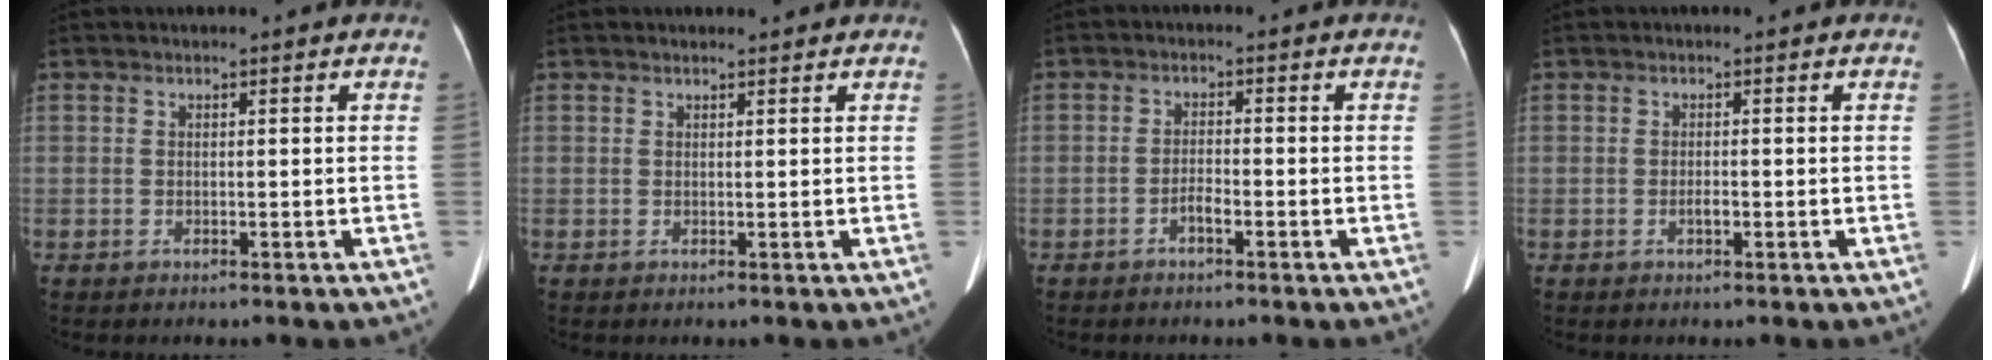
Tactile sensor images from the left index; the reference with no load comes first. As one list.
[{"total": 1.7, "force": [1.6, 0.4, 0.4], "torque": [-0.008, 0.013, 0.021]}, {"total": 0.8, "force": [-0.6, 0.2, 0.6], "torque": [-0.009, 0.002, -0.011]}, {"total": 0.9, "force": [-0.4, 0.3, 0.8], "torque": [-0.015, 0.001, -0.008]}]